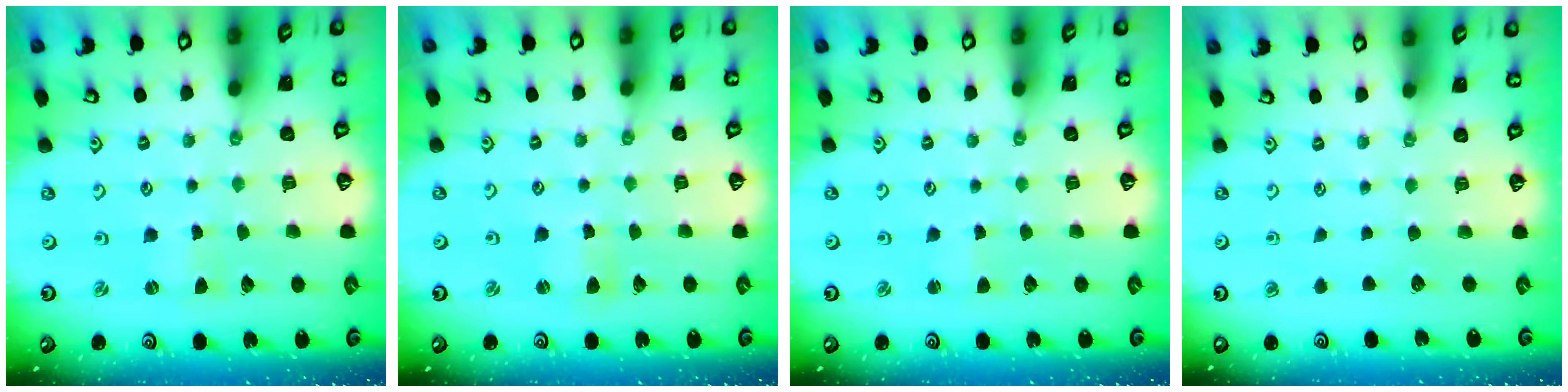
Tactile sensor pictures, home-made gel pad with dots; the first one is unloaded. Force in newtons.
{"total": 1.7, "press": 1.7, "slide": 0.2}
{"total": 1.6, "press": 1.6, "slide": 0.3}
{"total": 0.0}